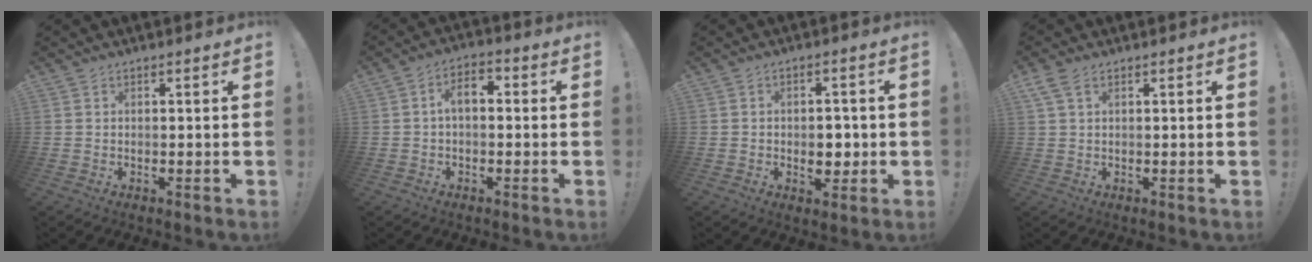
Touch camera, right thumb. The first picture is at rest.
{"total": 5.3, "force": [0.1, 3.0, 4.4], "torque": [-0.078, 0.012, 0.001]}
{"total": 5.6, "force": [-0.8, 4.2, 3.5], "torque": [-0.040, 0.007, -0.013]}
{"total": 3.3, "force": [1.5, 1.6, 2.5], "torque": [-0.059, 0.007, 0.030]}